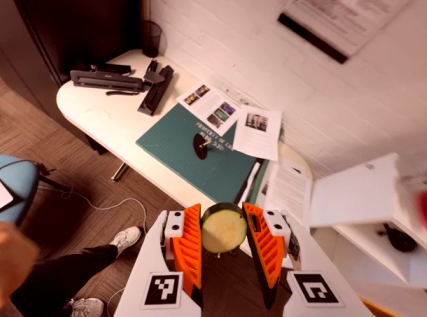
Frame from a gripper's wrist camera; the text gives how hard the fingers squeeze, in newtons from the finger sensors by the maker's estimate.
{"total": 12.0, "left": 12.8, "right": 11.1}